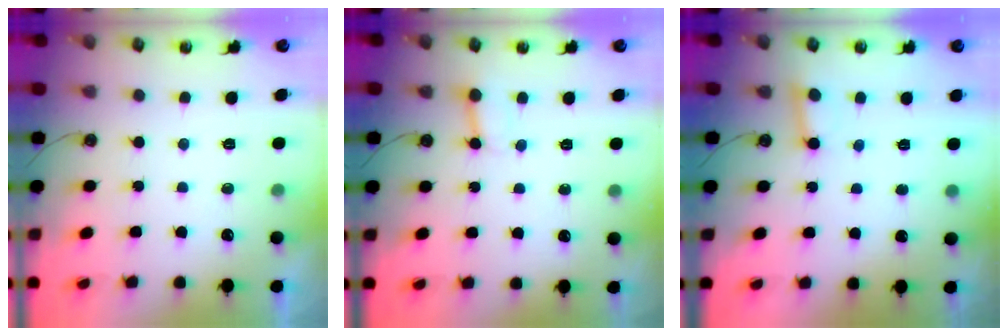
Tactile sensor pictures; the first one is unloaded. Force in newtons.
{"total": 3.2, "press": 3.2, "slide": 0.3}
{"total": 2.6, "press": 2.6, "slide": 0.2}